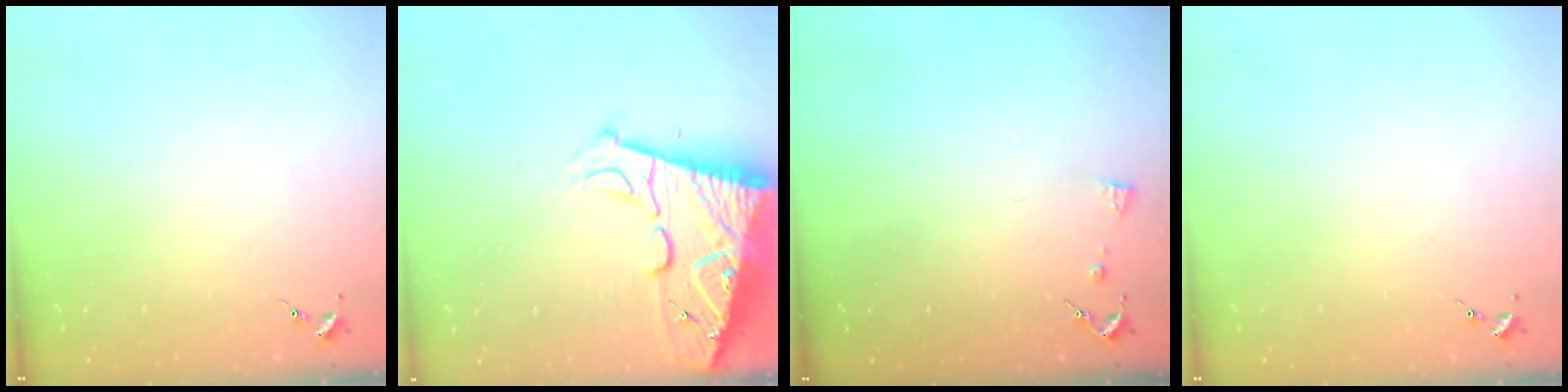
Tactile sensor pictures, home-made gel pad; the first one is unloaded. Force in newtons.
{"total": 18.3, "press": 18.2, "slide": 1.7}
{"total": 5.4, "press": 5.4, "slide": 0.8}
{"total": 0.0}